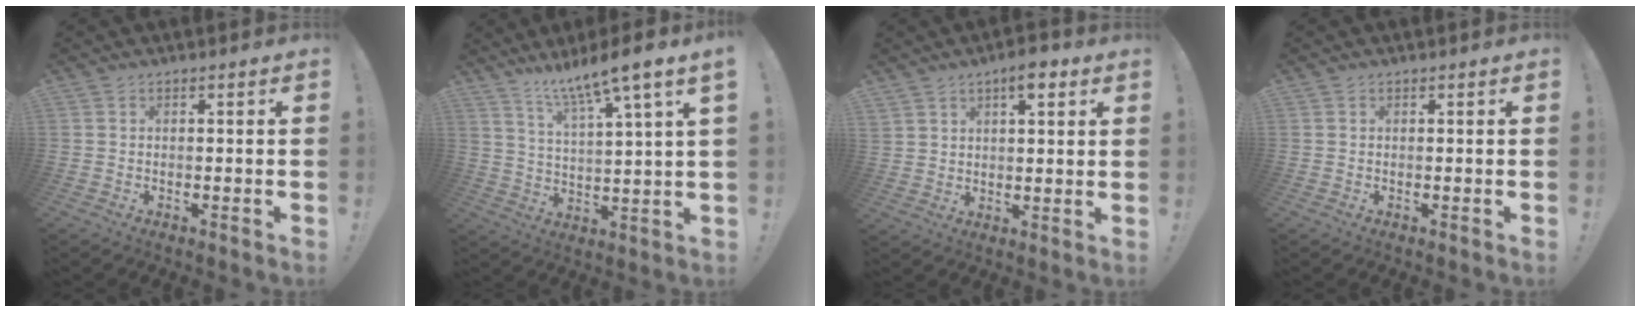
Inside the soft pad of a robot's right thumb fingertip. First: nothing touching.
{"total": 10.5, "force": [8.1, -0.2, 6.7], "torque": [-0.115, -0.057, 0.127]}
{"total": 8.0, "force": [4.8, 5.2, 3.7], "torque": [-0.053, -0.024, 0.089]}
{"total": 0.0}